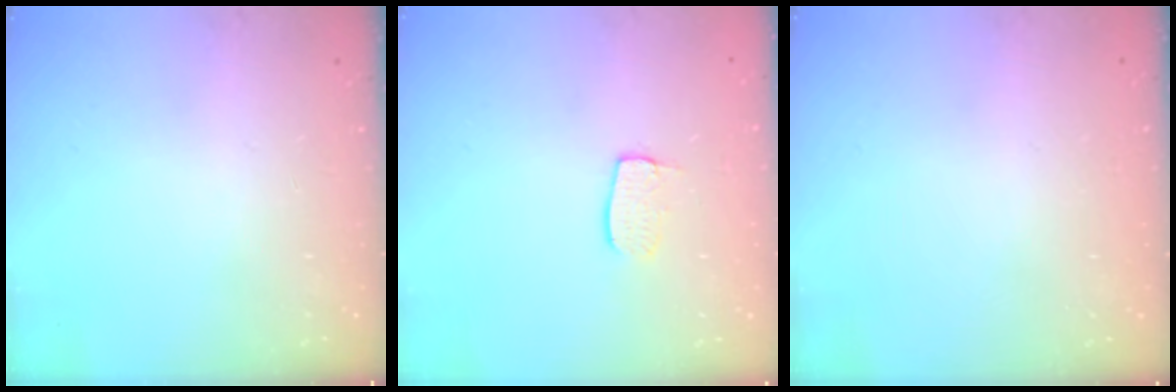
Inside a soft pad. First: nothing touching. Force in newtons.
{"total": 6.8, "press": 6.8, "slide": 0.4}
{"total": 0.0}